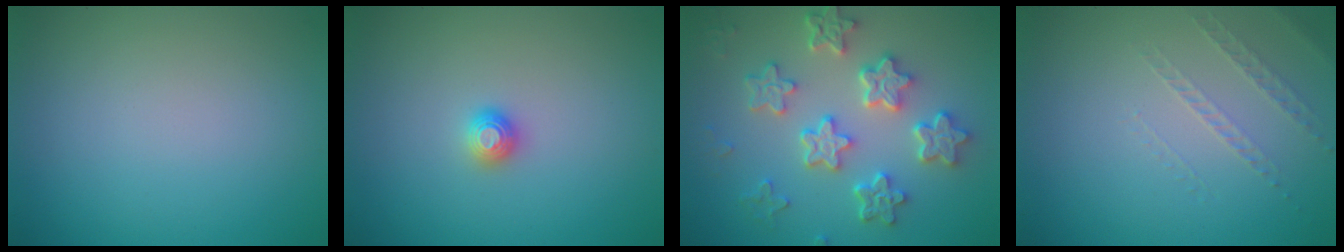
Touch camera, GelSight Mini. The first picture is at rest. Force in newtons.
{"total": 1.2, "press": 1.1, "slide": 0.3}
{"total": 5.7, "press": 4.6, "slide": 3.4}
{"total": 1.1, "press": 0.6, "slide": 0.9}